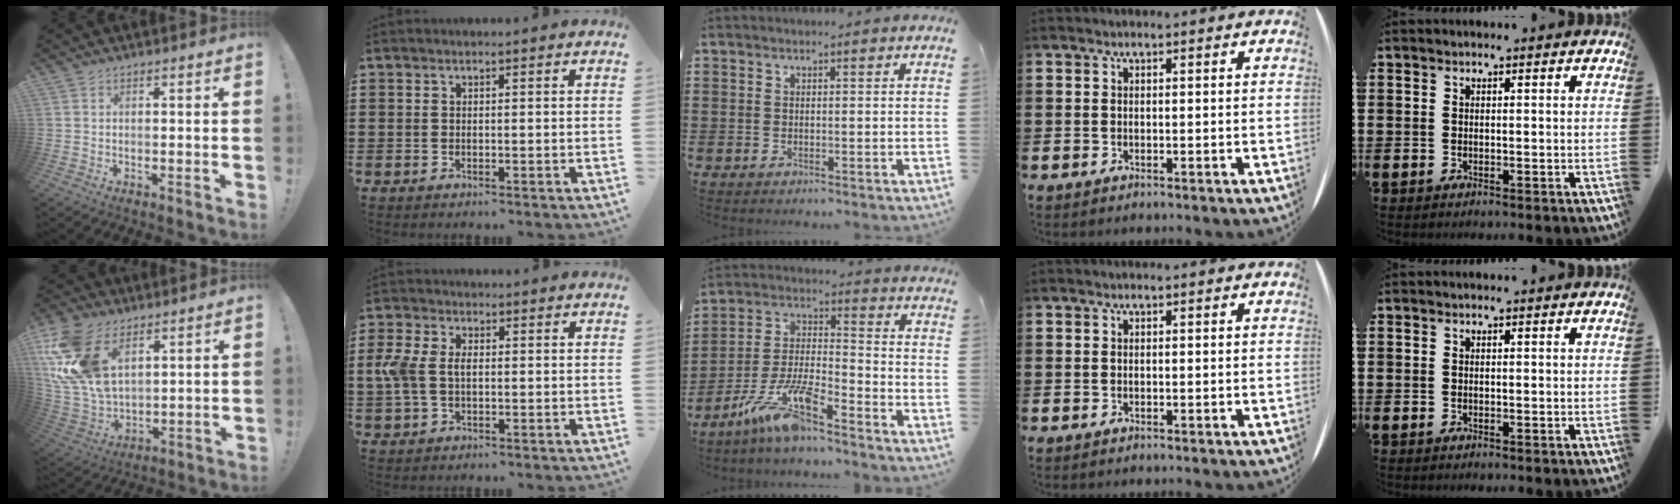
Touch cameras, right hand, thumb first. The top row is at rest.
{"thumb": {"total": 18.8, "force": [8.5, 11.5, 12.1], "torque": [-0.264, -0.035, 0.165]}, "index": {"total": 4.8, "force": [-0.1, 3.0, 3.7], "torque": [-0.103, 0.000, -0.010]}, "middle": {"total": 10.6, "force": [-8.0, 1.7, 6.8], "torque": [-0.153, 0.001, -0.161]}}